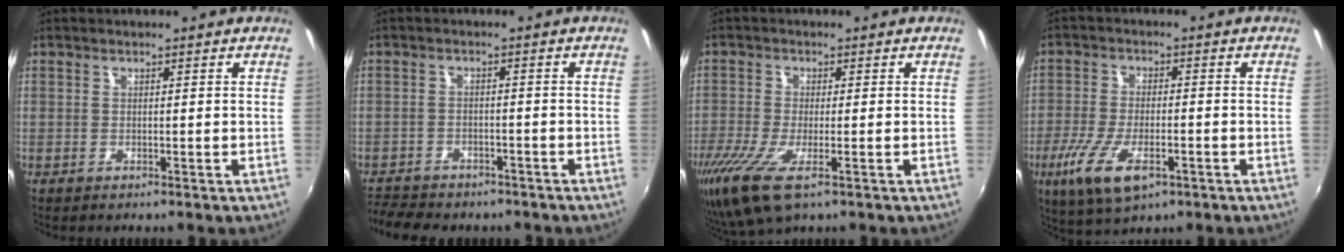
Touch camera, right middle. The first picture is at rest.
{"total": 8.8, "force": [-7.7, 2.9, 3.0], "torque": [-0.084, -0.019, -0.122]}
{"total": 10.1, "force": [-5.4, 2.4, 8.2], "torque": [-0.184, -0.043, -0.099]}
{"total": 10.7, "force": [-5.0, 3.5, 8.8], "torque": [-0.190, -0.032, -0.090]}